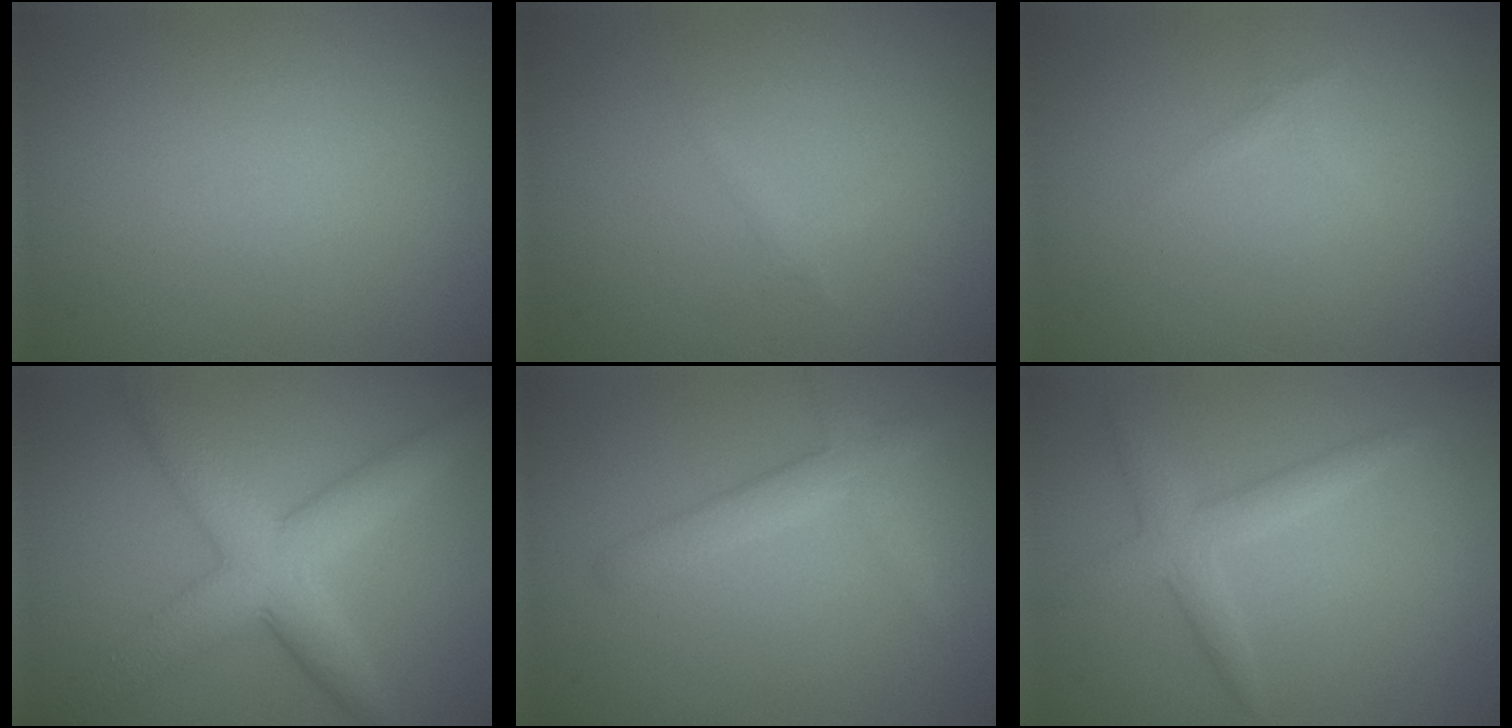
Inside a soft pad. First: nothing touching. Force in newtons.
{"total": 0.7, "press": 0.7, "slide": 0.1}
{"total": 0.6, "press": 0.6, "slide": 0.1}
{"total": 6.8, "press": 6.8, "slide": 0.1}
{"total": 2.7, "press": 2.7, "slide": 0.1}
{"total": 2.7, "press": 2.7, "slide": 0.1}